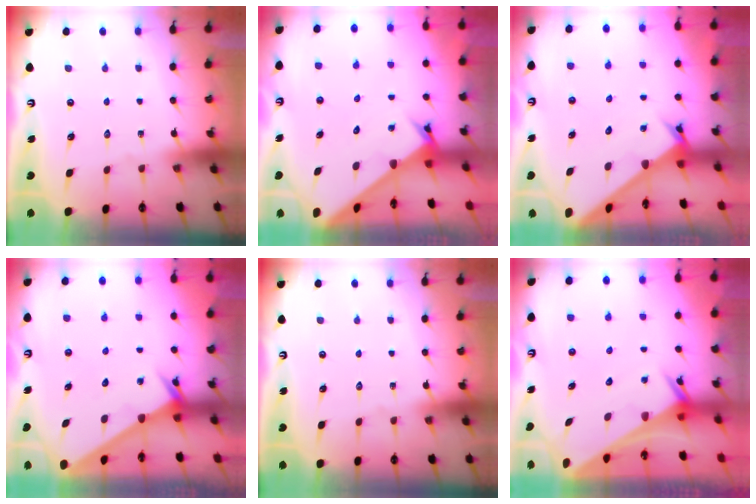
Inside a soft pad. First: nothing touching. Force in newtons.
{"total": 2.7, "press": 2.7, "slide": 0.3}
{"total": 2.5, "press": 2.5, "slide": 0.2}
{"total": 2.6, "press": 2.6, "slide": 0.0}
{"total": 0.0}
{"total": 2.6, "press": 2.6, "slide": 0.1}